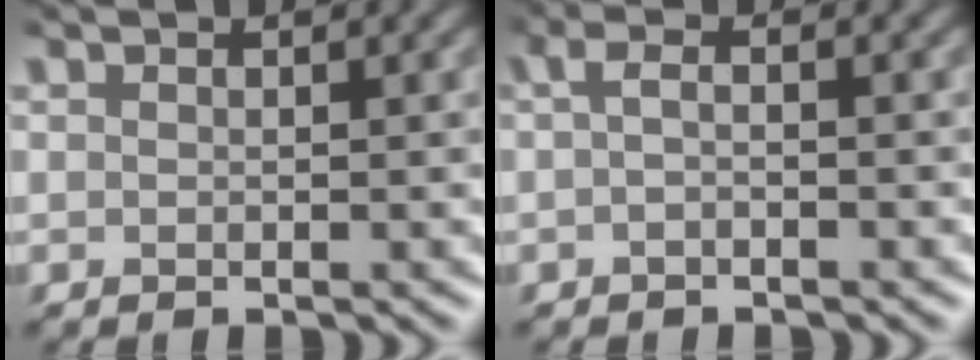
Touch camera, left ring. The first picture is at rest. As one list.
[{"total": 1.4, "force": [-0.2, 0.3, 1.3], "torque": [-0.028, -0.003, -0.006]}]